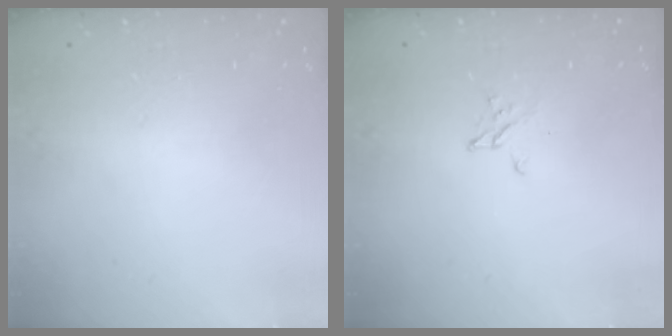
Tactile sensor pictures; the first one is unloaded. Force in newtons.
{"total": 2.2, "press": 2.2, "slide": 0.2}